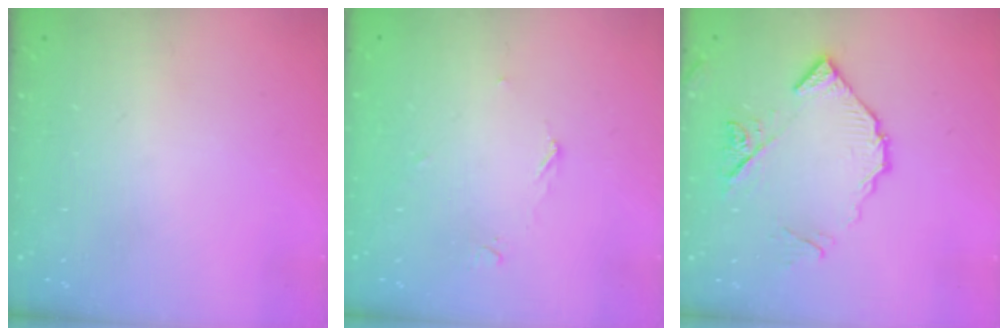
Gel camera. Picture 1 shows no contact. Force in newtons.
{"total": 3.7, "press": 3.7, "slide": 0.4}
{"total": 10.6, "press": 10.5, "slide": 1.2}